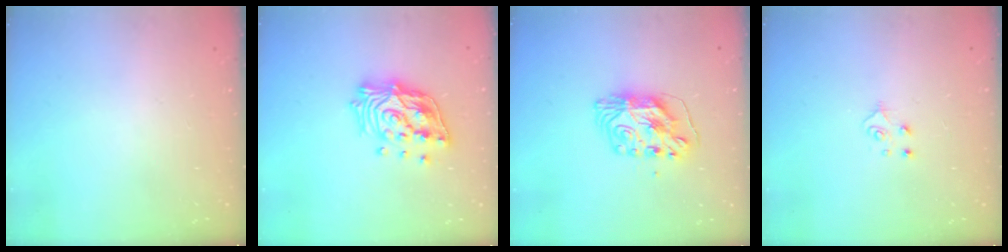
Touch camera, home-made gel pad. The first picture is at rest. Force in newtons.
{"total": 16.8, "press": 16.6, "slide": 2.6}
{"total": 9.2, "press": 9.2, "slide": 0.9}
{"total": 4.9, "press": 4.8, "slide": 0.5}